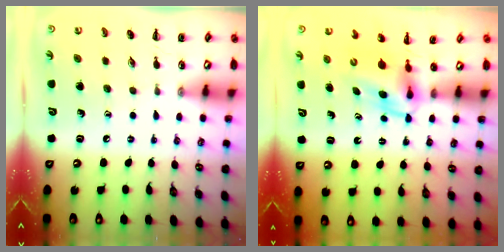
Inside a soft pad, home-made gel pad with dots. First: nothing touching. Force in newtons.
{"total": 4.4, "press": 4.4, "slide": 0.6}